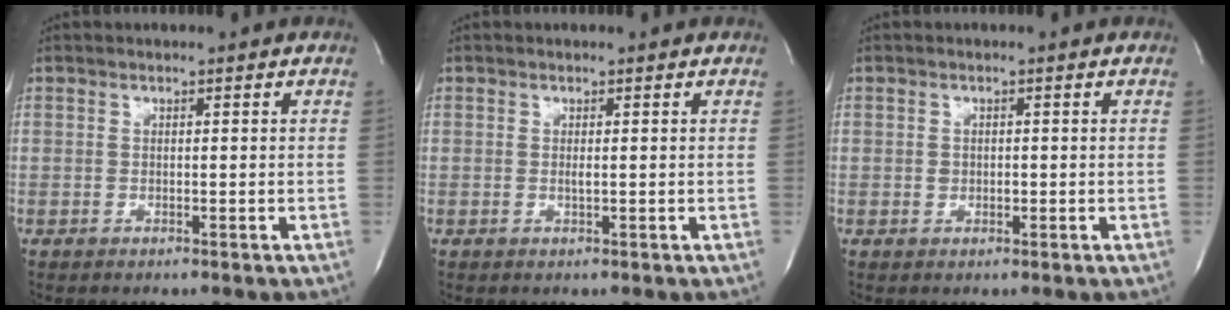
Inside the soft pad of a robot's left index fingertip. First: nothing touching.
{"total": 0.6, "force": [0.1, 0.0, 0.6], "torque": [-0.016, -0.002, 0.000]}
{"total": 1.0, "force": [-0.1, 0.9, 0.5], "torque": [-0.009, 0.002, 0.000]}